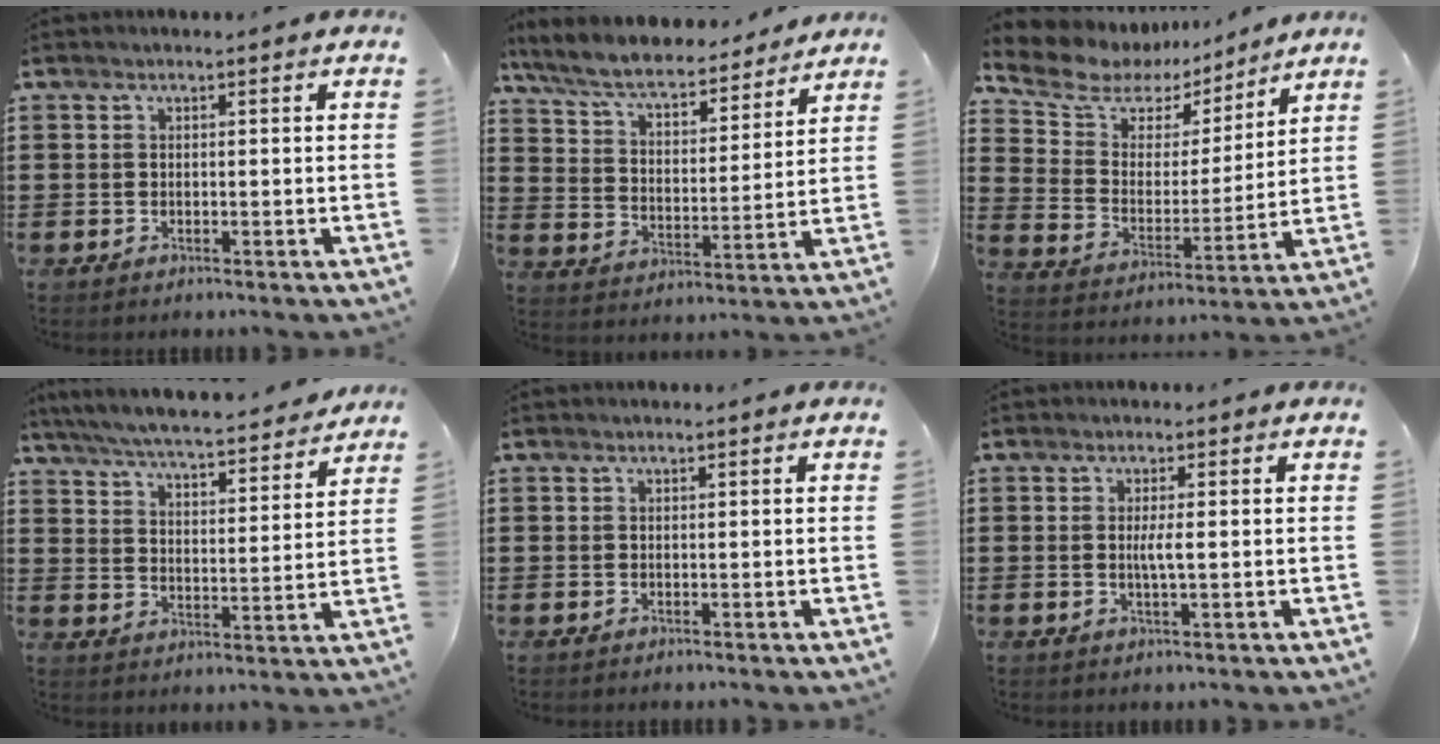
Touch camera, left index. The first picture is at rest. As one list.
[{"total": 7.7, "force": [6.9, 1.2, 3.2], "torque": [-0.091, -0.039, 0.118]}, {"total": 8.1, "force": [6.4, 4.5, 2.3], "torque": [-0.088, -0.032, 0.113]}, {"total": 5.9, "force": [5.8, -0.2, 1.4], "torque": [-0.055, -0.042, 0.097]}, {"total": 0.0}, {"total": 2.5, "force": [0.0, 0.2, 2.5], "torque": [-0.047, -0.005, -0.002]}]